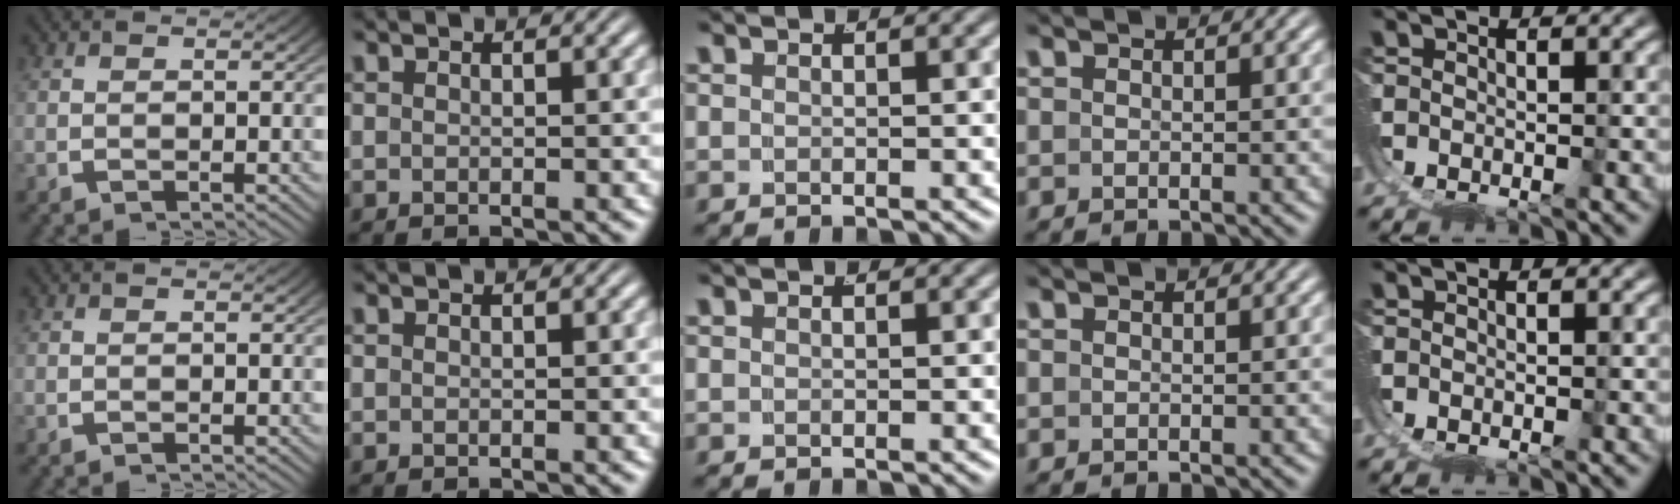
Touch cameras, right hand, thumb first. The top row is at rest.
{}